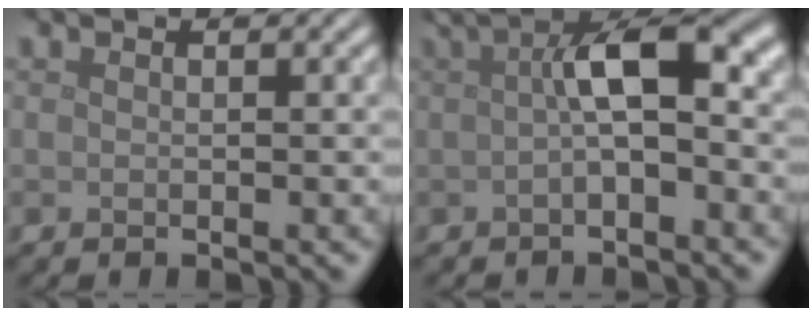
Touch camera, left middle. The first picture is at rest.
{"total": 5.4, "force": [0.6, 1.7, 5.1], "torque": [-0.075, 0.017, 0.002]}